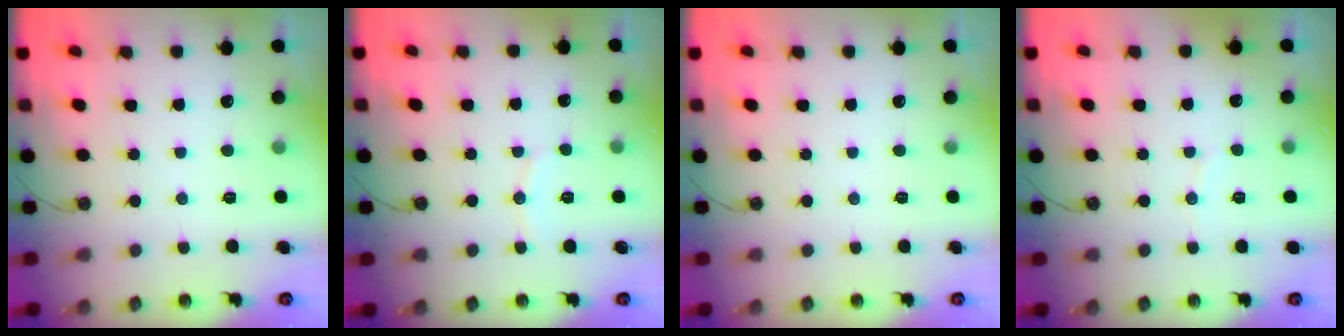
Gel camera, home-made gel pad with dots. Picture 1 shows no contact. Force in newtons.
{"total": 7.1, "press": 7.1, "slide": 0.5}
{"total": 0.0}
{"total": 2.8, "press": 2.8, "slide": 0.4}